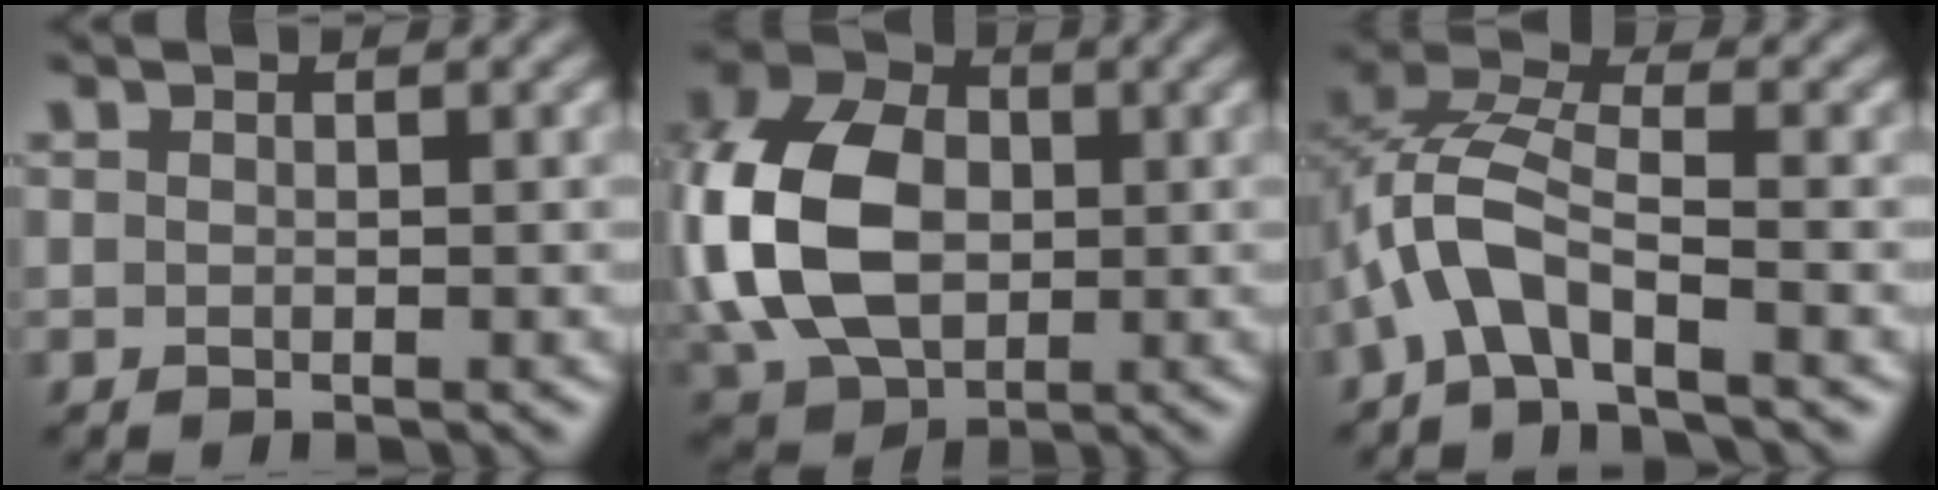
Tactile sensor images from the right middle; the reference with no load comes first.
{"total": 12.0, "force": [0.1, 8.7, 8.3], "torque": [-0.203, 0.013, -0.005]}
{"total": 5.7, "force": [-2.6, 2.2, 4.6], "torque": [-0.103, 0.017, -0.059]}